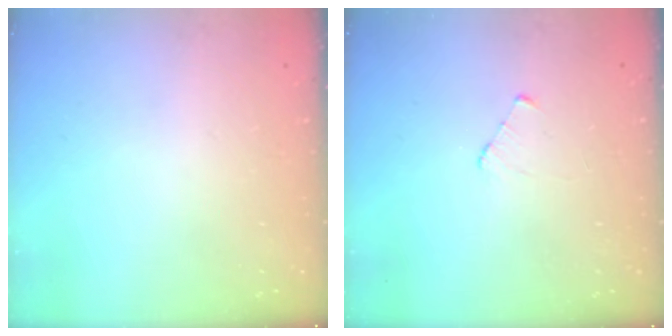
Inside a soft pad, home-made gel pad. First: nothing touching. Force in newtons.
{"total": 3.0, "press": 2.9, "slide": 0.3}